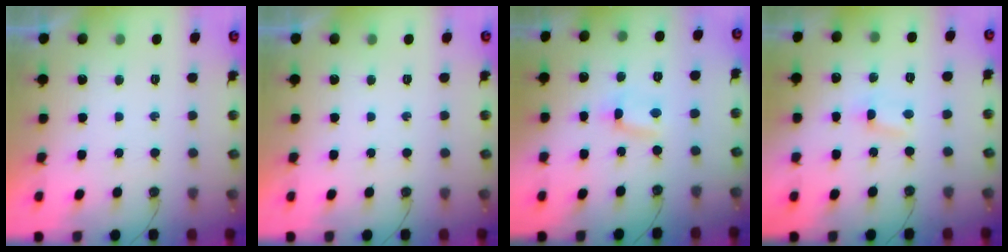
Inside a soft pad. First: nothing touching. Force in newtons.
{"total": 0.0}
{"total": 1.2, "press": 1.1, "slide": 0.6}
{"total": 1.9, "press": 1.9, "slide": 0.2}